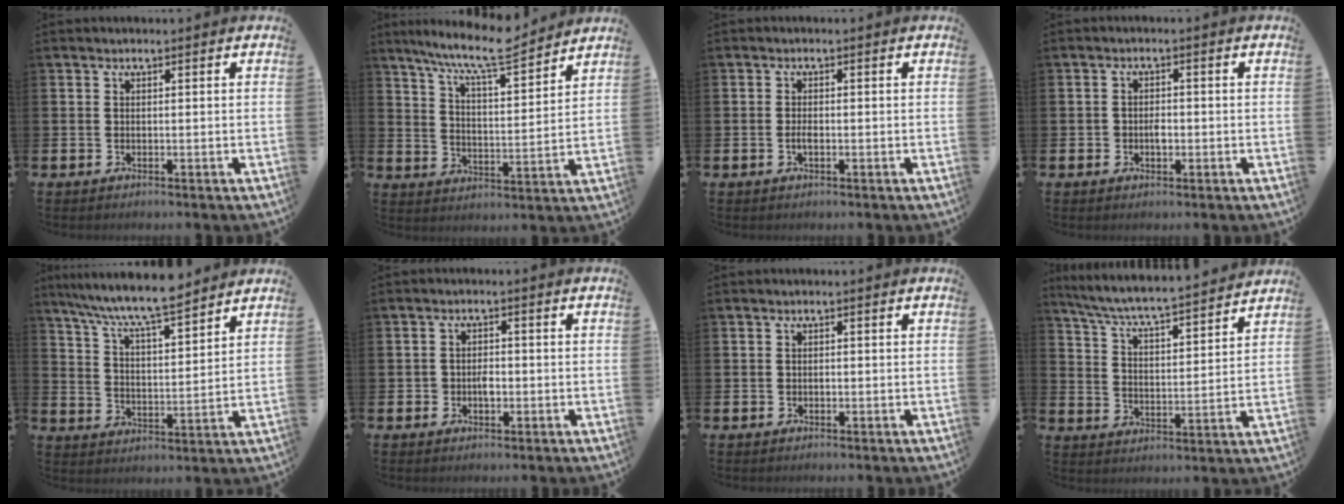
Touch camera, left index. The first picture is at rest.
{"total": 9.3, "force": [8.5, 0.7, 3.8], "torque": [-0.096, -0.046, 0.148]}
{"total": 1.4, "force": [-0.4, 0.6, 1.2], "torque": [-0.014, -0.003, -0.010]}
{"total": 1.8, "force": [-0.4, 1.3, 1.2], "torque": [0.002, -0.004, -0.015]}
{"total": 8.5, "force": [8.0, 0.4, 2.8], "torque": [-0.085, -0.046, 0.143]}
{"total": 2.1, "force": [-0.5, 1.6, 1.3], "torque": [-0.002, -0.005, -0.017]}
{"total": 0.6, "force": [-0.1, 0.5, 0.3], "torque": [0.002, 0.001, -0.005]}
{"total": 6.4, "force": [6.2, 0.0, 1.9], "torque": [-0.064, -0.053, 0.103]}